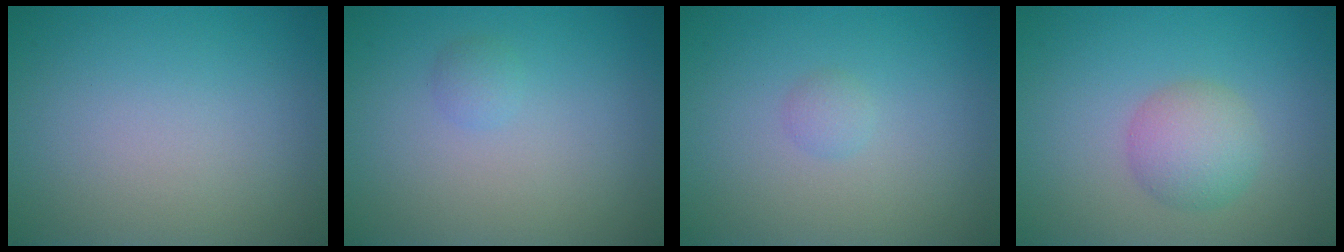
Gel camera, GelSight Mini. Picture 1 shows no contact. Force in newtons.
{"total": 0.9, "press": 0.8, "slide": 0.0}
{"total": 0.8, "press": 0.8, "slide": 0.1}
{"total": 3.3, "press": 3.3, "slide": 0.0}